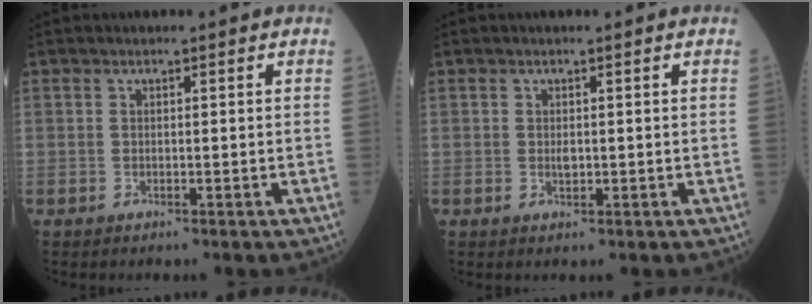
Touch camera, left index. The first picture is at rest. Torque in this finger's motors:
{"motor_torque": [0.31, -0.03, 0.02, 0.03]}